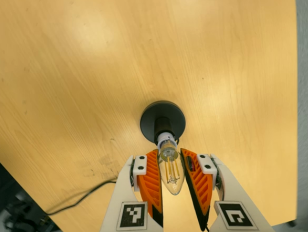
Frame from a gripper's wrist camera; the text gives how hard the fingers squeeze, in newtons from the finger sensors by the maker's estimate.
{"total": 9.2, "left": 8.9, "right": 9.6}